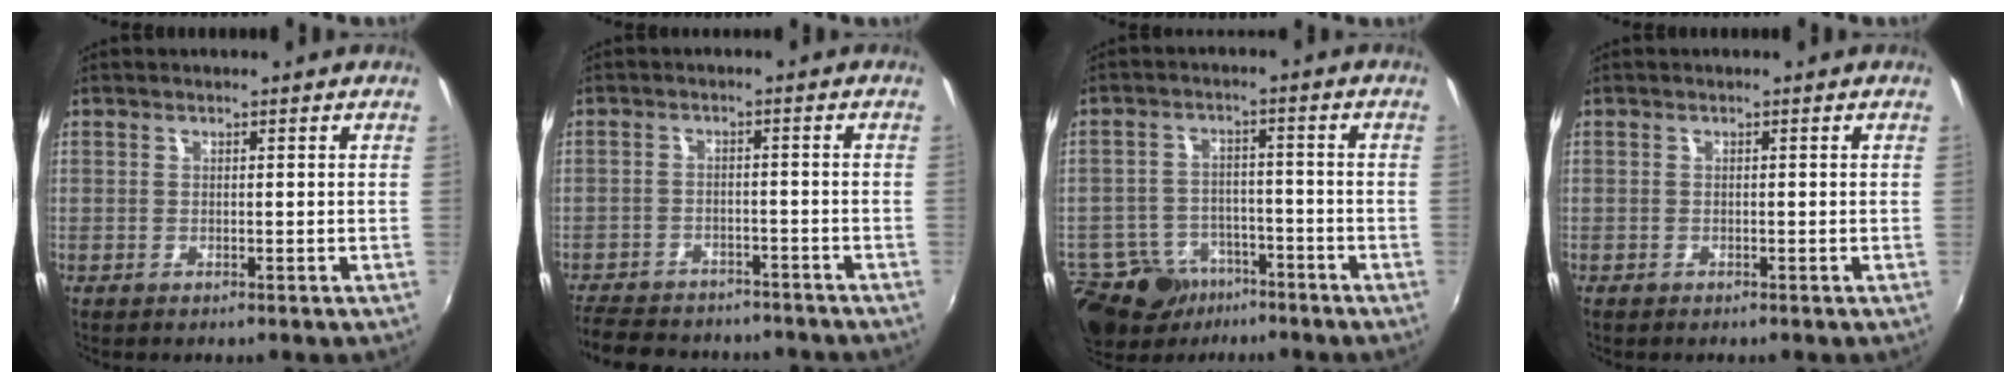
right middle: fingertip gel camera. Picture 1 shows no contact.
{"total": 15.8, "force": [-13.3, 6.0, 6.0], "torque": [-0.142, -0.006, -0.187]}
{"total": 12.8, "force": [-8.0, 8.5, 5.0], "torque": [-0.132, 0.000, -0.118]}
{"total": 0.8, "force": [-0.6, 0.5, 0.2], "torque": [-0.006, -0.003, -0.012]}